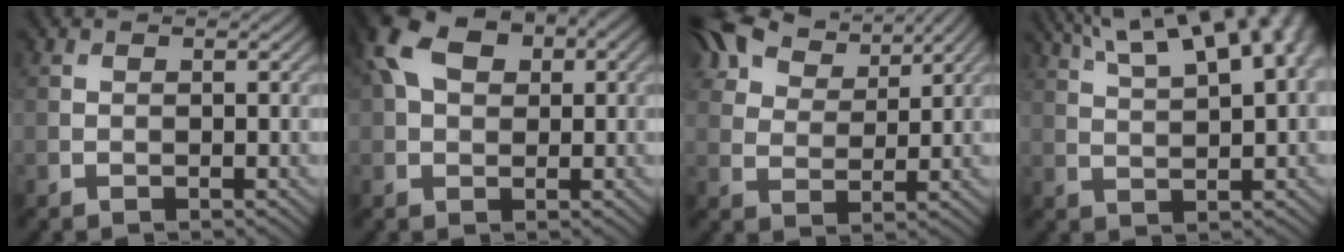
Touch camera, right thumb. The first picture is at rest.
{"total": 9.3, "force": [2.9, 6.1, 6.4], "torque": [-0.145, 0.015, 0.049]}
{"total": 8.8, "force": [6.9, 4.2, 3.6], "torque": [-0.089, 0.019, 0.127]}
{"total": 14.0, "force": [7.8, 5.1, 10.5], "torque": [-0.172, 0.041, 0.107]}